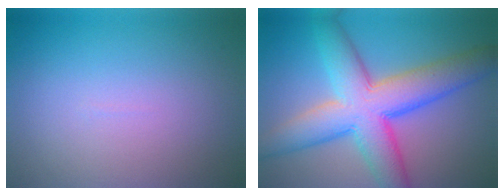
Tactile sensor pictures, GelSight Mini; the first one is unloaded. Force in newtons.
{"total": 10.0, "press": 10.0, "slide": 0.2}